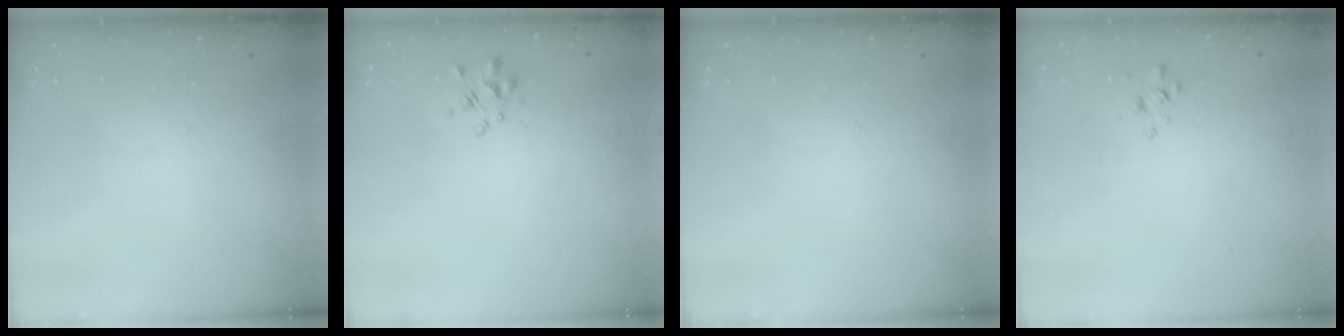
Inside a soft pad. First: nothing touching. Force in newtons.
{"total": 2.3, "press": 2.2, "slide": 0.7}
{"total": 0.0}
{"total": 1.8, "press": 1.7, "slide": 0.4}